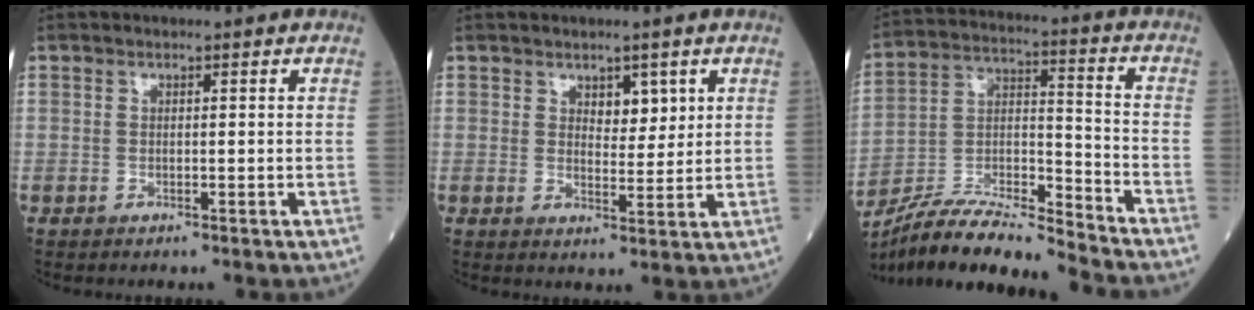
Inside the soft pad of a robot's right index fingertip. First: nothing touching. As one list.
[{"total": 3.6, "force": [1.9, 1.9, 2.5], "torque": [-0.030, -0.003, 0.030]}, {"total": 15.3, "force": [-14.2, 0.0, 5.7], "torque": [-0.098, 0.013, -0.262]}]